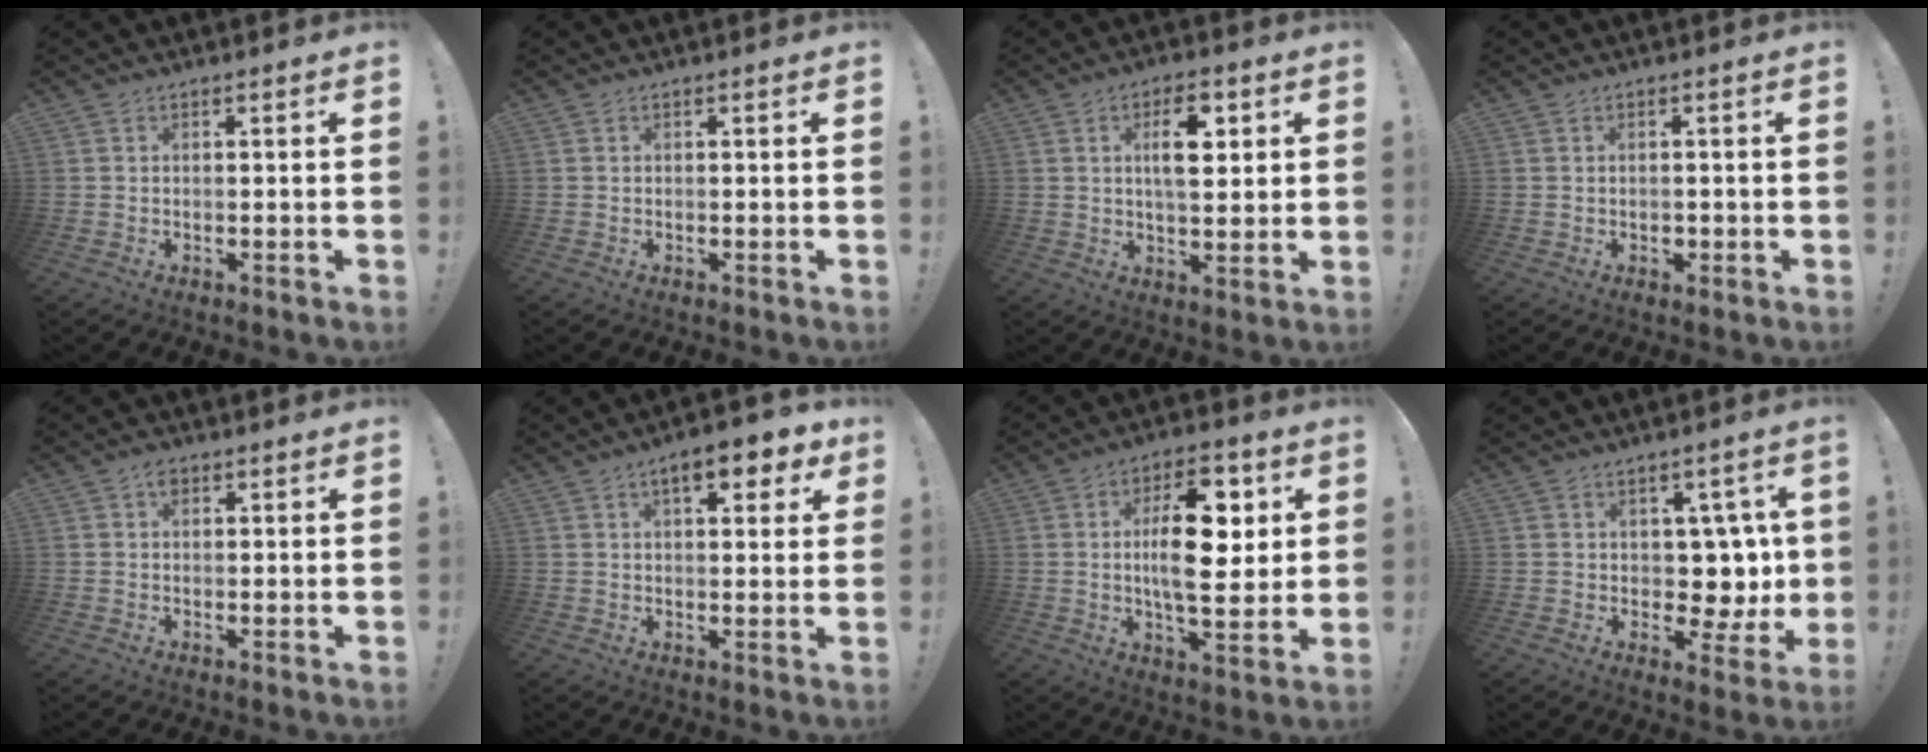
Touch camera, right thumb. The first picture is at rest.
{"total": 0.0}
{"total": 10.1, "force": [3.1, 4.5, 8.4], "torque": [-0.119, -0.002, 0.048]}
{"total": 1.0, "force": [-0.2, 1.0, 0.2], "torque": [0.000, -0.001, -0.006]}
{"total": 2.4, "force": [1.0, 1.5, 1.6], "torque": [-0.022, 0.000, 0.015]}
{"total": 8.4, "force": [4.3, 3.4, 6.4], "torque": [-0.088, -0.010, 0.069]}
{"total": 18.1, "force": [3.0, 7.8, 16.0], "torque": [-0.256, -0.006, 0.037]}
{"total": 7.8, "force": [3.3, 6.0, 3.9], "torque": [-0.044, -0.032, 0.069]}